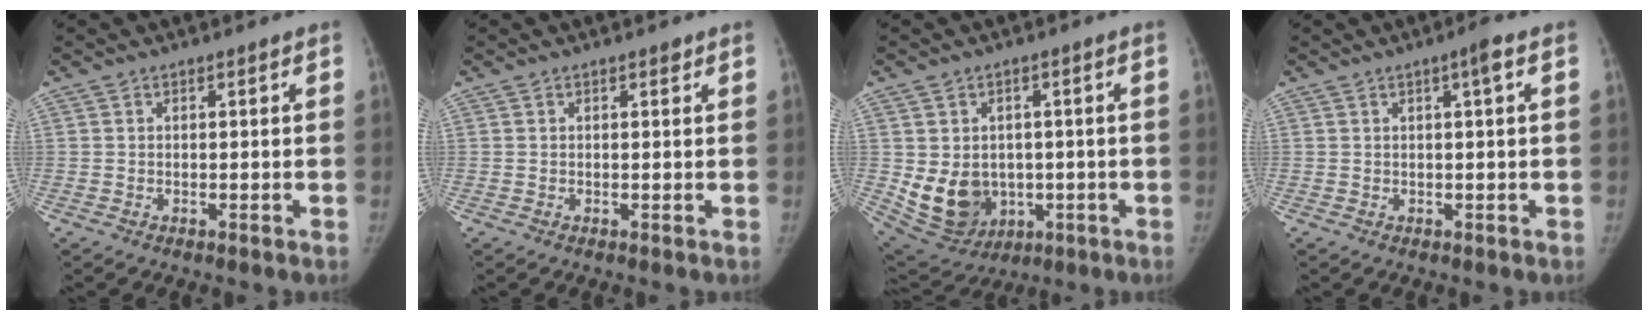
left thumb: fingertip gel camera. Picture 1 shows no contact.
{"total": 0.6, "force": [0.4, 0.3, 0.4], "torque": [-0.001, -0.002, 0.006]}
{"total": 11.6, "force": [-1.3, 9.5, 6.5], "torque": [-0.086, -0.003, 0.008]}
{"total": 2.3, "force": [0.7, 0.0, 2.2], "torque": [-0.037, 0.005, 0.012]}